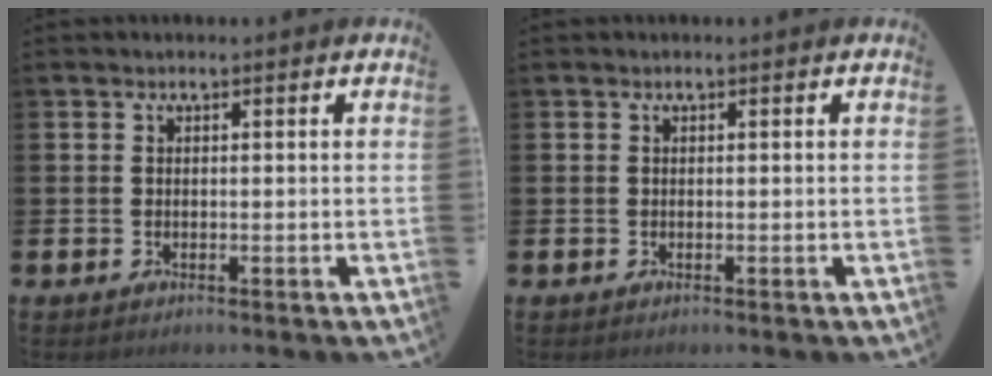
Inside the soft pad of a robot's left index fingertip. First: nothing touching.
{"total": 0.0}